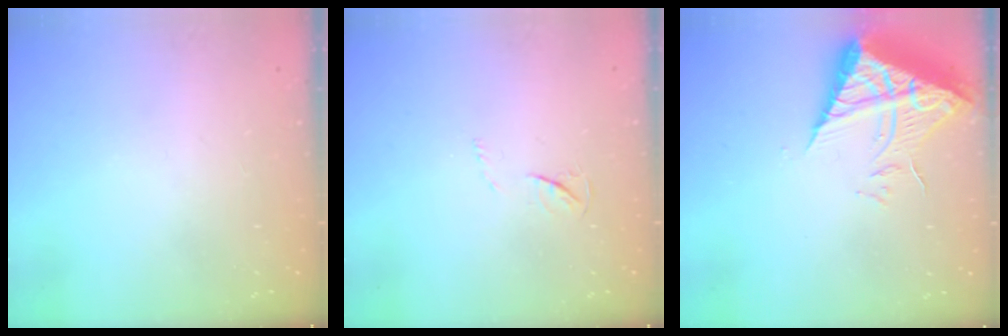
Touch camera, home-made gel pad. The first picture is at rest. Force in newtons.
{"total": 3.1, "press": 3.1, "slide": 0.5}
{"total": 9.7, "press": 9.6, "slide": 0.8}